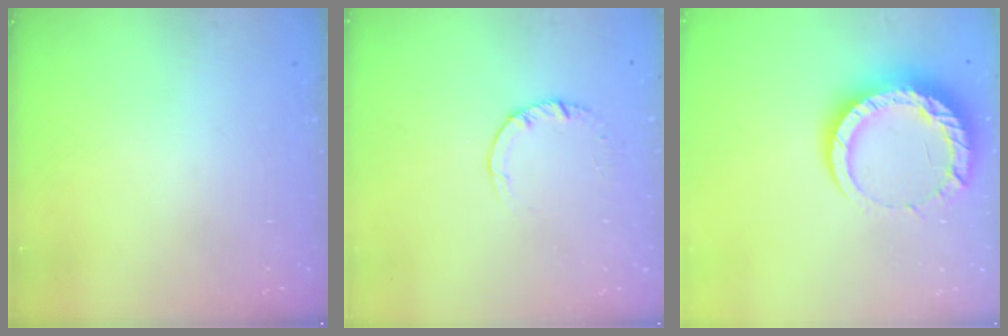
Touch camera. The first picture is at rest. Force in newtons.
{"total": 2.5, "press": 2.5, "slide": 0.2}
{"total": 14.0, "press": 14.0, "slide": 1.2}